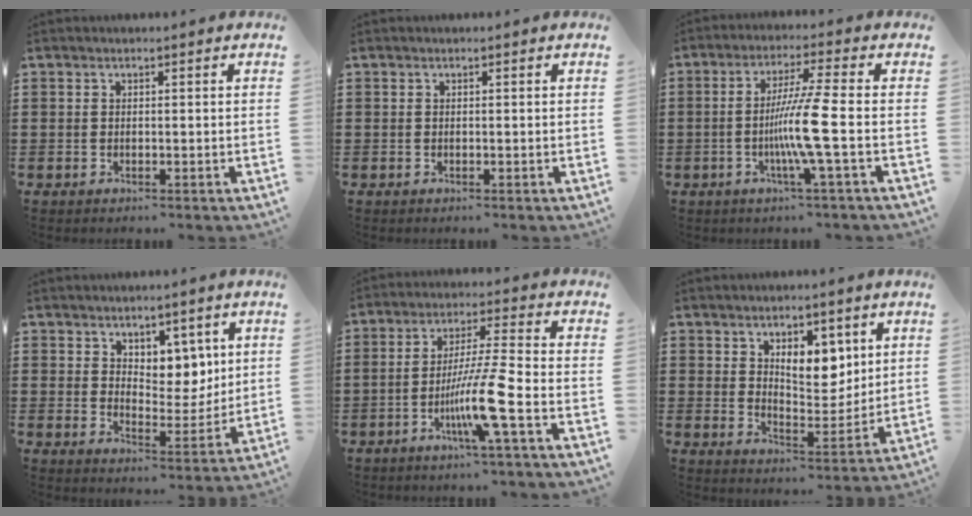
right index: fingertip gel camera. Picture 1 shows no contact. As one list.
[{"total": 0.0}, {"total": 8.0, "force": [-1.8, -0.8, 7.7], "torque": [-0.147, -0.018, -0.038]}, {"total": 5.6, "force": [3.8, 3.9, 1.4], "torque": [-0.032, -0.009, 0.068]}, {"total": 9.9, "force": [-4.2, -0.3, 9.0], "torque": [-0.176, -0.014, -0.082]}, {"total": 6.9, "force": [3.7, 3.9, 4.4], "torque": [-0.069, -0.012, 0.061]}]